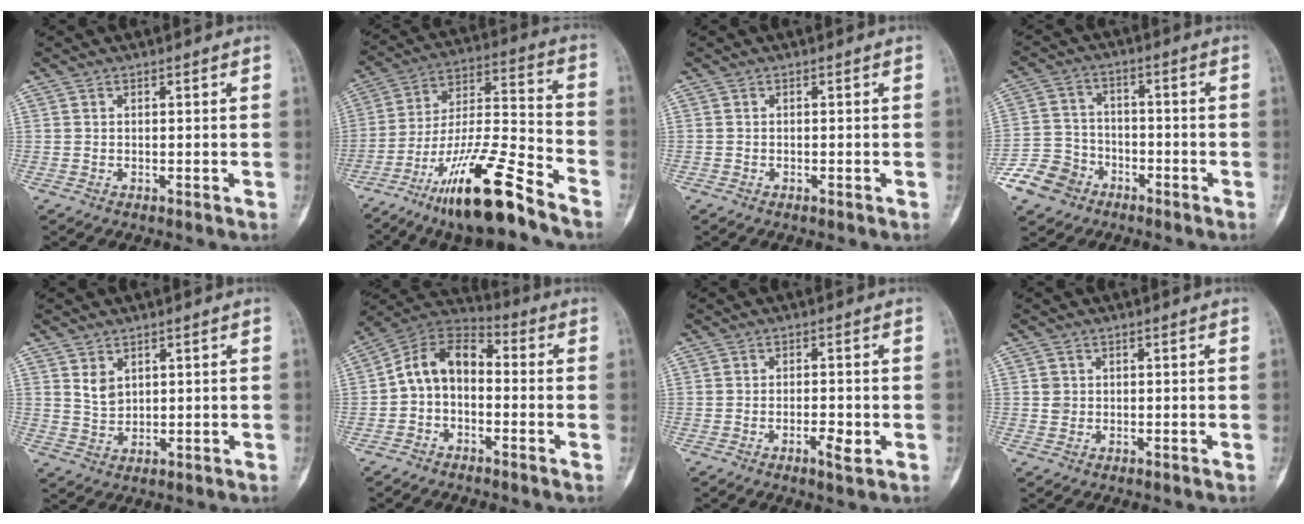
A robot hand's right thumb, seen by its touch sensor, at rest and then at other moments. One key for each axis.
{"total": 20.0, "fx": -13.6, "fy": 3.3, "fz": 14.3, "tx": -0.285, "ty": 0.068, "tz": -0.241}
{"total": 0.0}
{"total": 9.2, "fx": -5.6, "fy": 7.0, "fz": 2.4, "tx": -0.030, "ty": 0.038, "tz": -0.110}
{"total": 3.4, "fx": 1.6, "fy": 2.4, "fz": 1.8, "tx": -0.019, "ty": -0.014, "tz": 0.037}
{"total": 10.2, "fx": -1.0, "fy": 7.0, "fz": 7.3, "tx": -0.113, "ty": 0.048, "tz": -0.037}
{"total": 3.6, "fx": -1.2, "fy": 1.1, "fz": 3.1, "tx": -0.053, "ty": -0.001, "tz": -0.021}
{"total": 1.5, "fx": 0.2, "fy": 1.4, "fz": 0.4, "tx": 0.002, "ty": 0.004, "tz": 0.005}